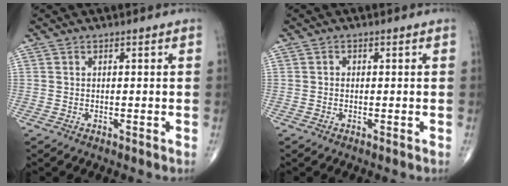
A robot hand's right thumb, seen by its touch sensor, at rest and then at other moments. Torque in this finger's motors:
{"motor_torque": [-0.05, -0.06, 0.19, 0.12, 0.04]}